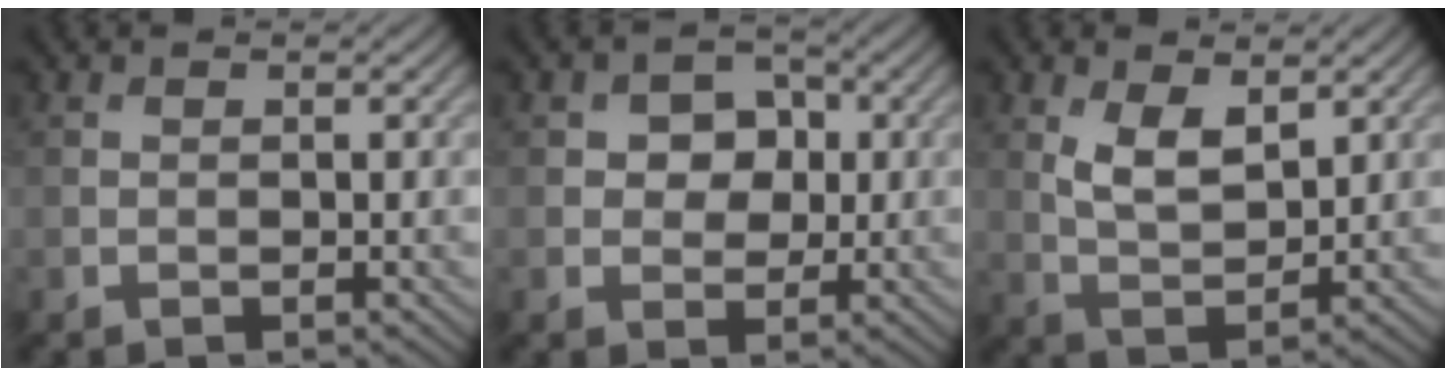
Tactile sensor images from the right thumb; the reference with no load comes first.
{"total": 4.3, "force": [0.5, 3.5, 2.4], "torque": [-0.040, 0.002, -0.003]}
{"total": 5.1, "force": [2.2, 2.5, 3.9], "torque": [-0.087, -0.009, 0.047]}